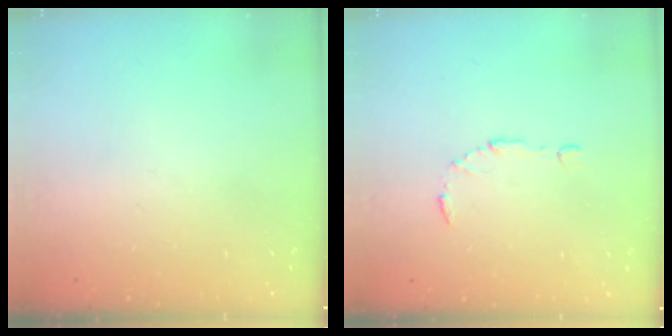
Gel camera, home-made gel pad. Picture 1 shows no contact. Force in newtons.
{"total": 5.8, "press": 5.8, "slide": 0.5}